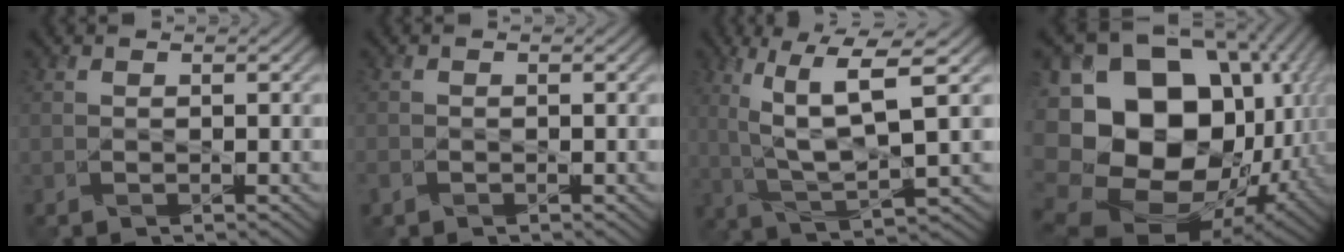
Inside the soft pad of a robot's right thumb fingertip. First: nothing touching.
{"total": 1.0, "force": [-0.6, 0.8, 0.2], "torque": [-0.007, -0.007, -0.013]}
{"total": 9.9, "force": [3.0, 2.5, 9.2], "torque": [-0.188, 0.007, 0.062]}
{"total": 22.0, "force": [-1.4, 16.9, 14.0], "torque": [-0.309, -0.040, 0.026]}